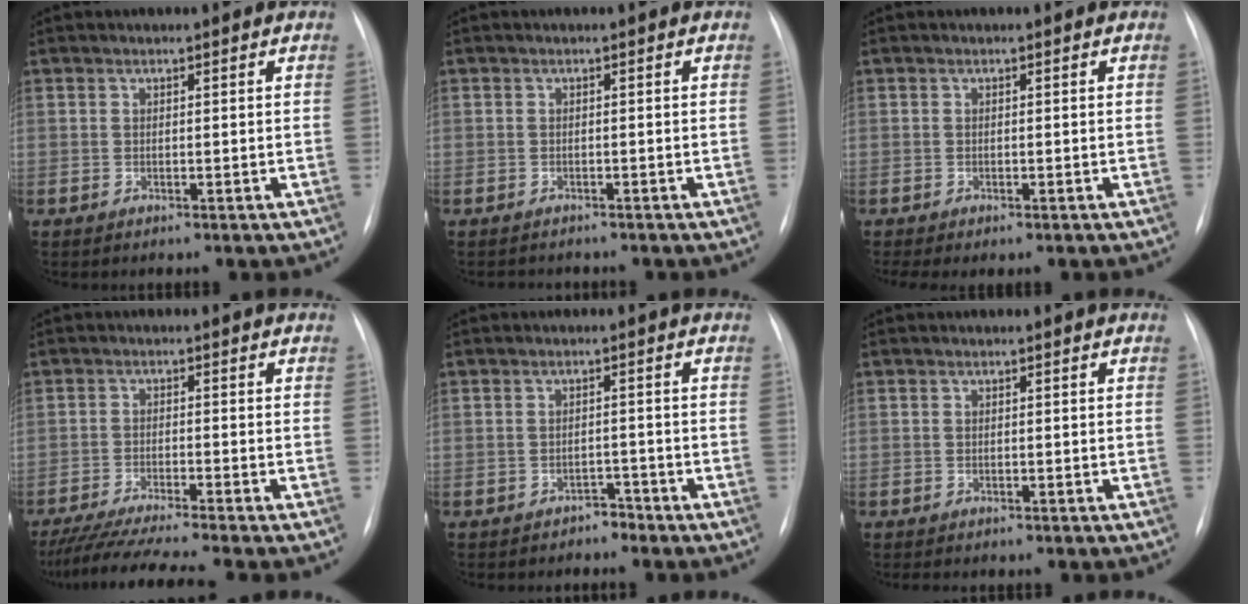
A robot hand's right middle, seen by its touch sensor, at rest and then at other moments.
{"total": 2.3, "force": [-2.0, 1.1, 0.0], "torque": [-0.004, 0.000, -0.030]}
{"total": 1.5, "force": [-1.0, 0.7, 0.9], "torque": [-0.011, -0.002, -0.012]}
{"total": 10.9, "force": [-9.4, -1.3, 5.4], "torque": [-0.081, -0.025, -0.152]}
{"total": 2.0, "force": [-1.8, 0.9, -0.1], "torque": [0.004, 0.002, -0.024]}
{"total": 1.3, "force": [-1.1, 0.7, 0.3], "torque": [-0.008, 0.000, -0.016]}